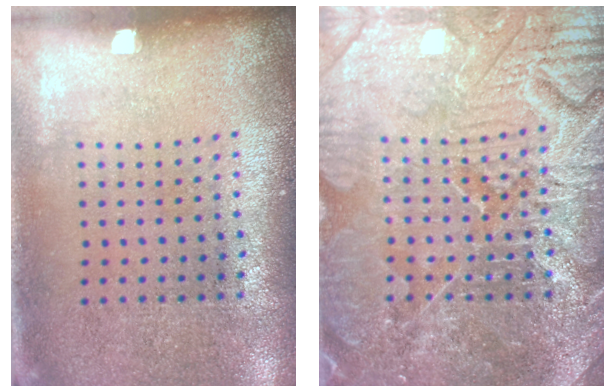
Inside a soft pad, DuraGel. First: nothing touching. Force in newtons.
{"total": 5.0, "press": 4.9, "slide": 0.7}